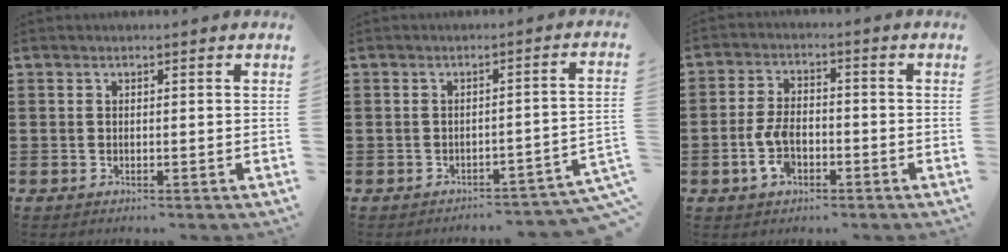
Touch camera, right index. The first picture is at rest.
{"total": 2.9, "force": [-2.6, -0.2, 1.4], "torque": [-0.028, -0.008, -0.055]}
{"total": 5.9, "force": [-2.1, 3.2, 4.5], "torque": [-0.104, 0.001, -0.042]}